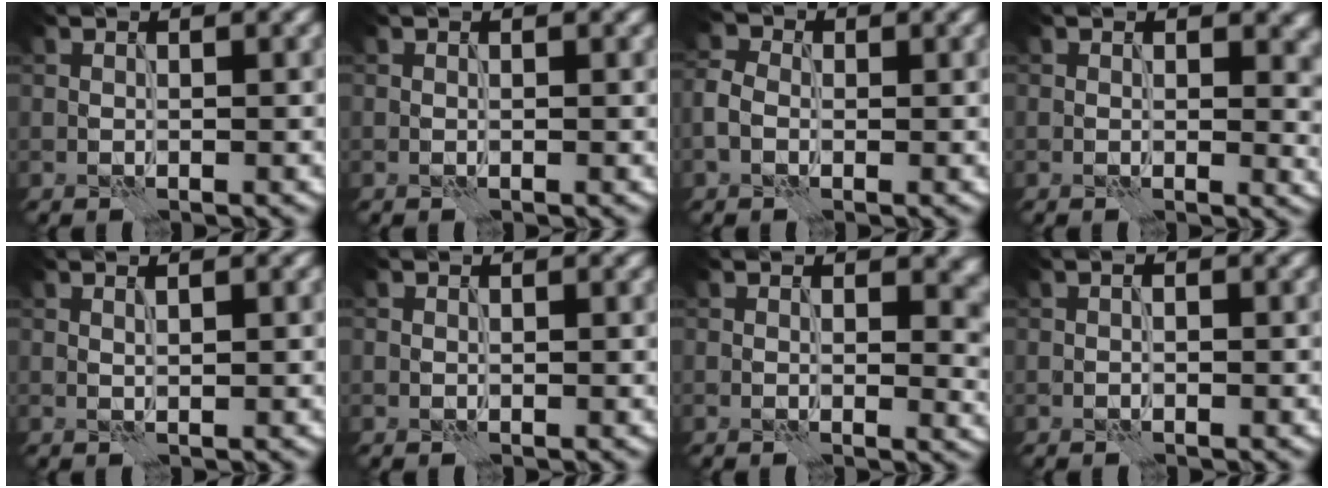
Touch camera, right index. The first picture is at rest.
{"total": 0.0}
{"total": 2.6, "force": [-0.6, 2.1, 1.3], "torque": [-0.036, 0.001, -0.014]}
{"total": 3.9, "force": [1.2, 2.3, 3.0], "torque": [-0.022, -0.005, 0.025]}
{"total": 0.8, "force": [0.3, 0.2, 0.7], "torque": [-0.009, 0.001, 0.004]}
{"total": 0.0}
{"total": 4.5, "force": [1.3, 2.5, 3.5], "torque": [-0.030, -0.006, 0.025]}
{"total": 0.5, "force": [-0.3, 0.2, 0.4], "torque": [-0.004, 0.001, -0.002]}